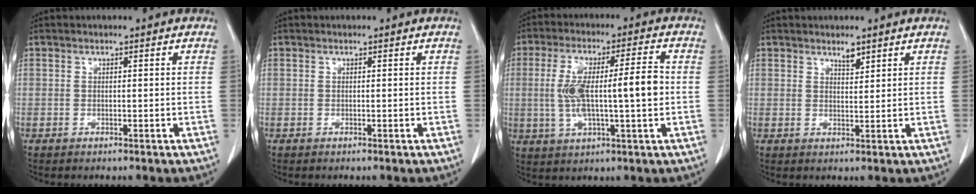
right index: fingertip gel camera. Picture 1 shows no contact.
{"total": 0.0}
{"total": 12.0, "force": [-0.1, 2.0, 11.8], "torque": [-0.223, 0.020, 0.002]}
{"total": 1.8, "force": [1.5, 0.4, 0.9], "torque": [-0.016, -0.005, 0.026]}